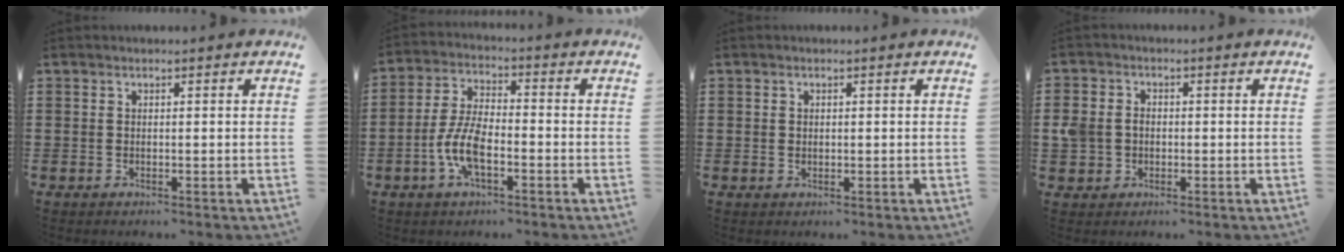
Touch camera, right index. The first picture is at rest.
{"total": 7.6, "force": [-2.7, 3.1, 6.5], "torque": [-0.156, -0.007, -0.058]}
{"total": 0.7, "force": [0.3, 0.6, 0.2], "torque": [-0.006, 0.004, 0.005]}
{"total": 3.6, "force": [-0.3, 3.1, 1.8], "torque": [-0.057, 0.004, -0.012]}